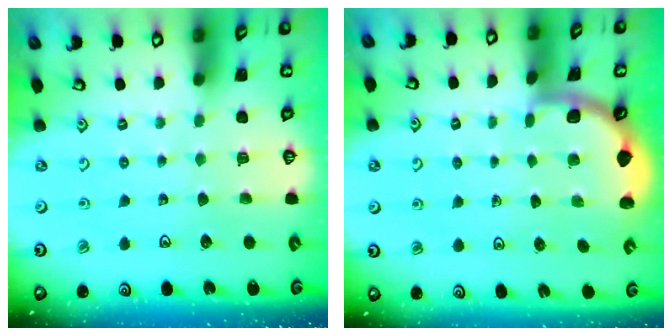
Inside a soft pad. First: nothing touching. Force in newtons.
{"total": 1.8, "press": 1.8, "slide": 0.0}